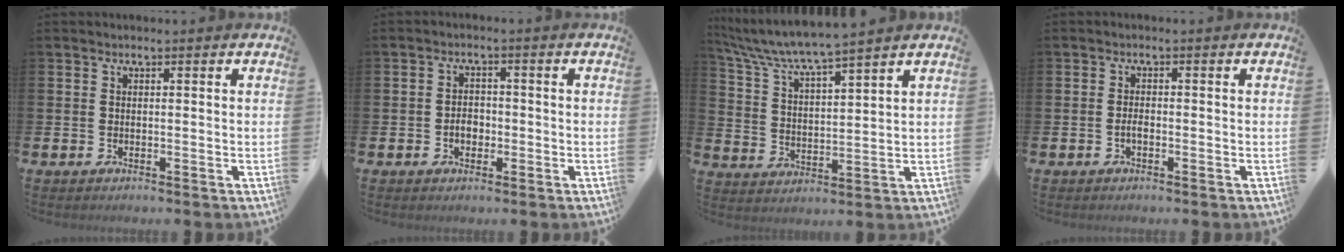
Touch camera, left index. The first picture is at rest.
{"total": 2.5, "force": [-0.8, 1.9, 1.5], "torque": [-0.021, 0.002, -0.019]}
{"total": 6.3, "force": [6.0, 0.0, 2.0], "torque": [-0.069, -0.036, 0.103]}
{"total": 1.2, "force": [-0.6, 0.5, 1.0], "torque": [-0.019, 0.001, -0.012]}